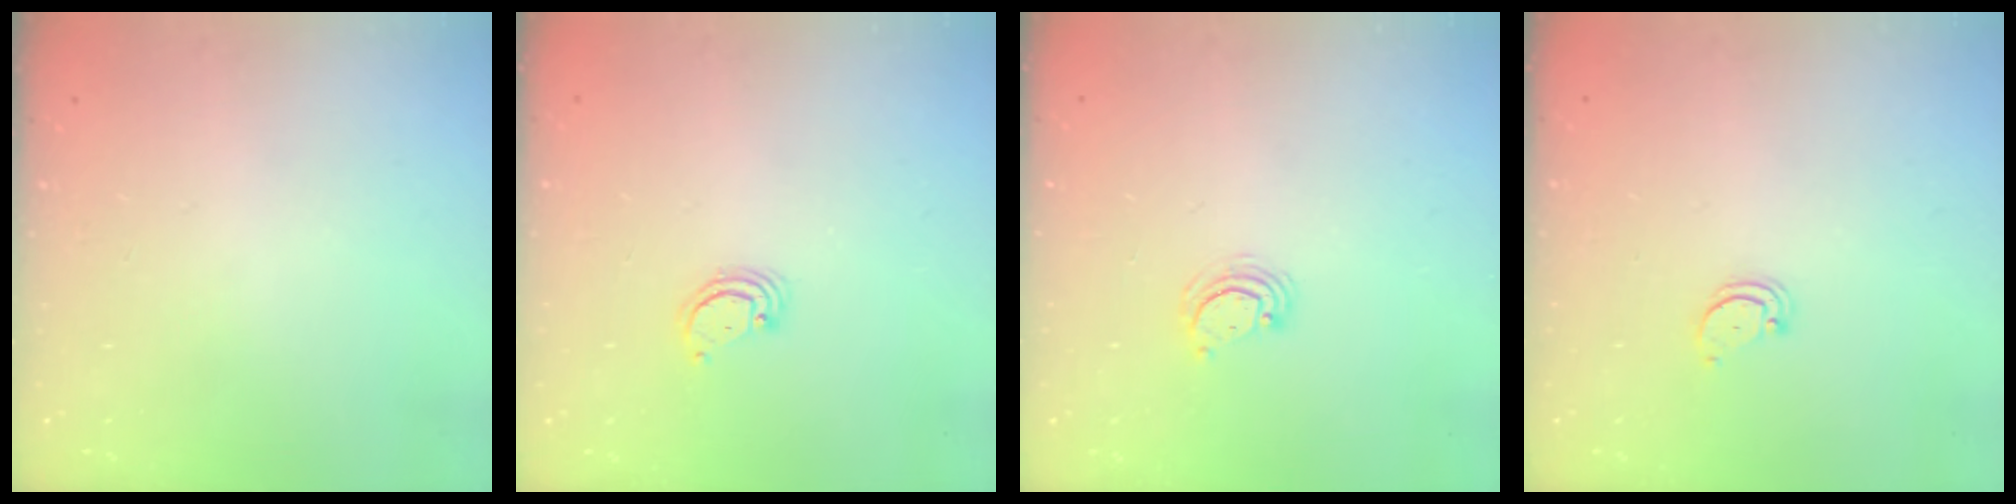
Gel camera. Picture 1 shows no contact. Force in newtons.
{"total": 2.5, "press": 2.5, "slide": 0.2}
{"total": 4.3, "press": 4.3, "slide": 0.4}
{"total": 2.5, "press": 2.5, "slide": 0.3}